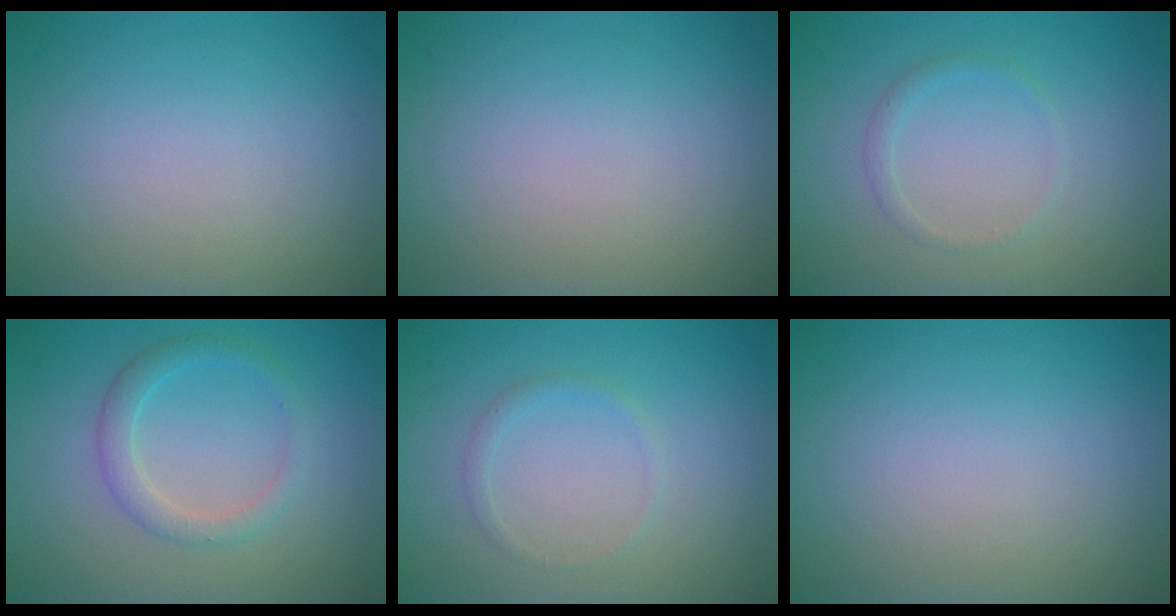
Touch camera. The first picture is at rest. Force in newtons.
{"total": 0.0}
{"total": 1.0, "press": 1.0, "slide": 0.1}
{"total": 2.2, "press": 2.2, "slide": 0.0}
{"total": 0.9, "press": 0.9, "slide": 0.1}
{"total": 0.0}